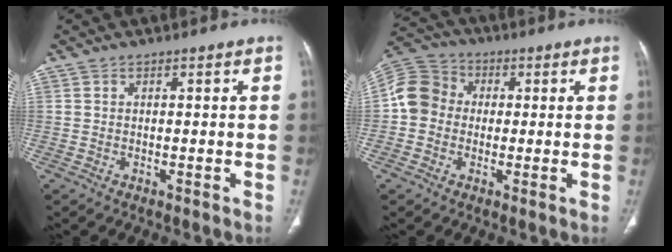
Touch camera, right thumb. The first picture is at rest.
{"total": 9.0, "force": [-0.1, 8.0, 4.0], "torque": [-0.067, 0.029, -0.017]}